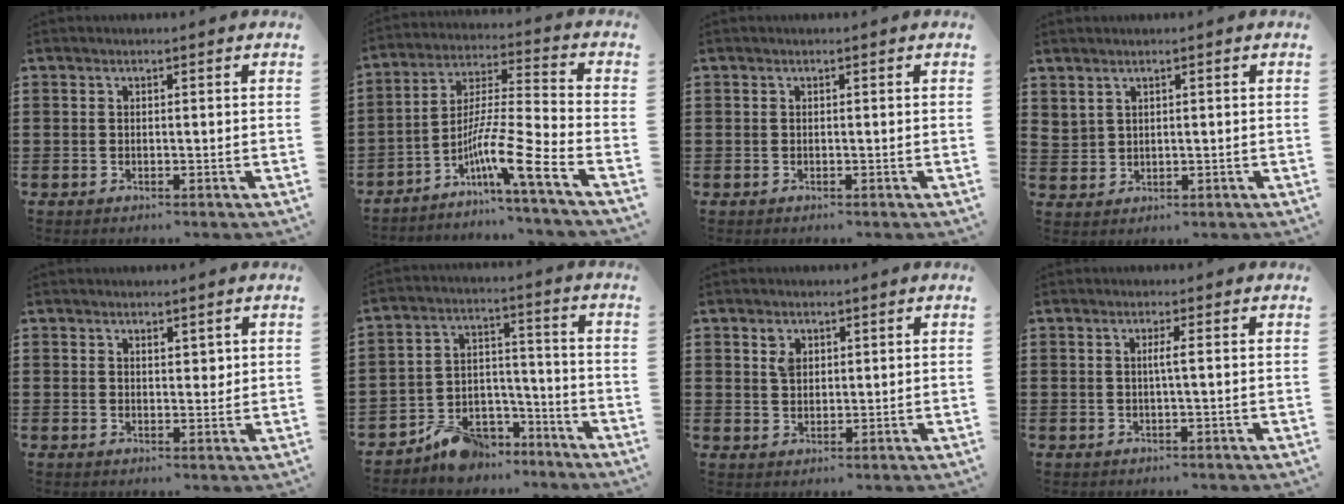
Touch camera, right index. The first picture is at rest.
{"total": 10.3, "force": [-6.3, -0.1, 8.1], "torque": [-0.151, -0.017, -0.125]}
{"total": 0.0}
{"total": 1.5, "force": [1.3, 0.8, 0.5], "torque": [-0.013, 0.003, 0.024]}
{"total": 1.8, "force": [1.1, 1.0, 1.0], "torque": [-0.006, -0.001, 0.017]}
{"total": 8.2, "force": [-7.0, 3.8, 1.9], "torque": [-0.034, 0.039, -0.133]}
{"total": 2.4, "force": [1.2, 1.6, 1.3], "torque": [-0.024, -0.001, 0.021]}
{"total": 1.7, "force": [0.0, -0.2, 1.7], "torque": [-0.032, -0.002, -0.003]}